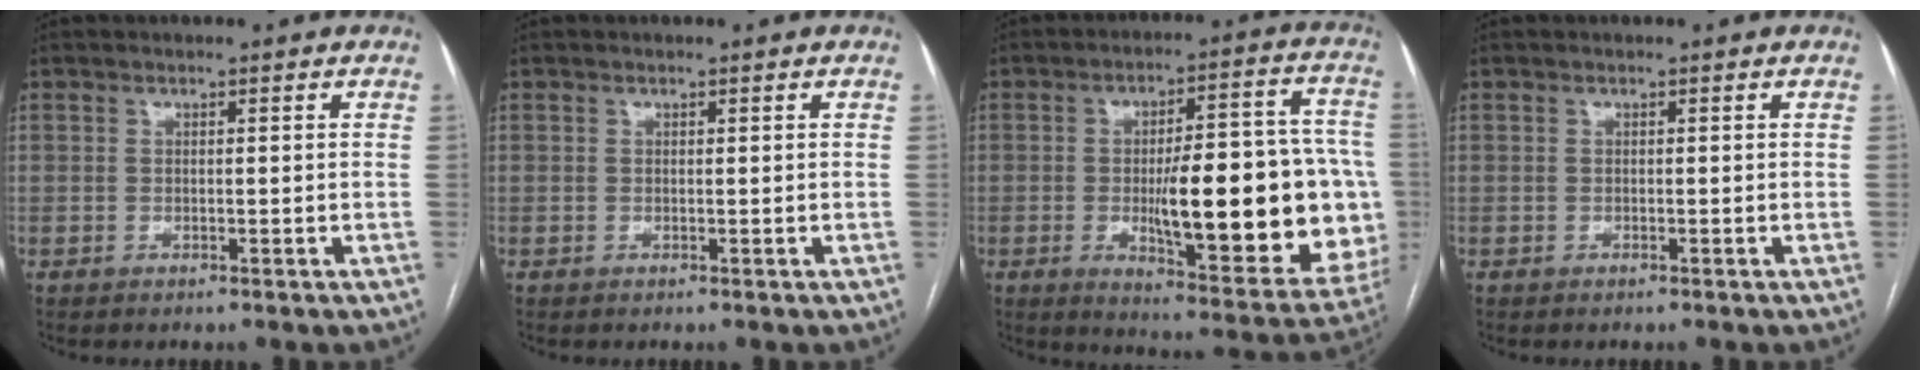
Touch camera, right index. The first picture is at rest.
{"total": 0.0}
{"total": 25.8, "force": [-3.3, 6.2, 24.8], "torque": [-0.272, 0.015, -0.027]}
{"total": 0.0}